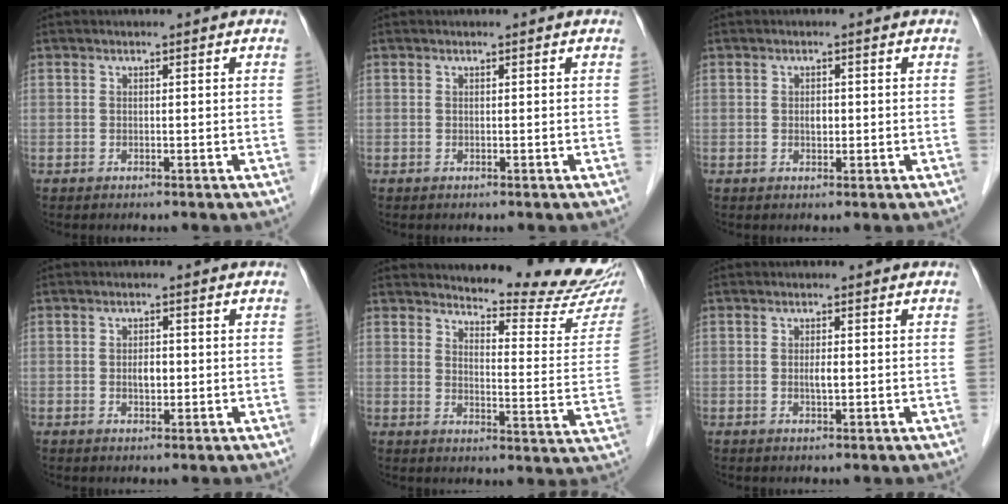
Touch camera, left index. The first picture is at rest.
{"total": 0.0}
{"total": 1.2, "force": [0.0, 0.8, 0.9], "torque": [-0.015, 0.000, -0.001]}
{"total": 2.1, "force": [-0.1, 1.1, 1.7], "torque": [-0.030, 0.000, -0.002]}
{"total": 15.5, "force": [15.0, 0.3, 4.1], "torque": [-0.053, -0.104, 0.170]}
{"total": 1.4, "force": [0.0, 0.3, 1.4], "torque": [-0.025, -0.002, -0.001]}